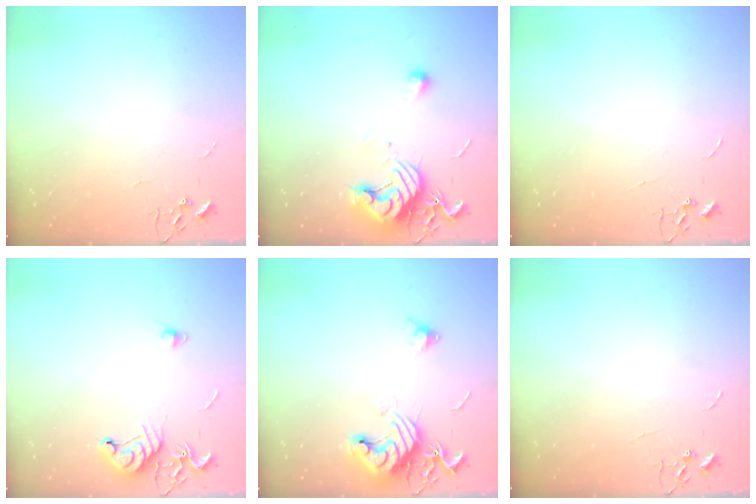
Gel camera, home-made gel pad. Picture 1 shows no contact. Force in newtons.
{"total": 11.5, "press": 11.5, "slide": 0.6}
{"total": 0.0}
{"total": 8.3, "press": 8.3, "slide": 1.0}
{"total": 11.7, "press": 11.6, "slide": 1.7}
{"total": 0.0}